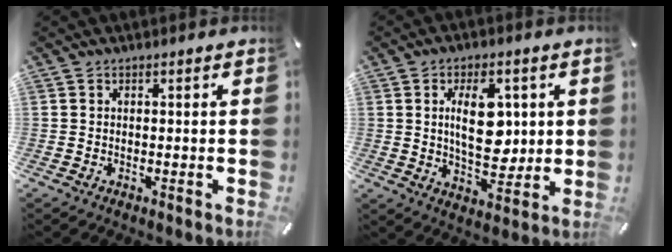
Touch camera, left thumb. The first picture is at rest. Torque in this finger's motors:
{"motor_torque": [0.57, 0.54, 1.35, -0.17, 0.37]}